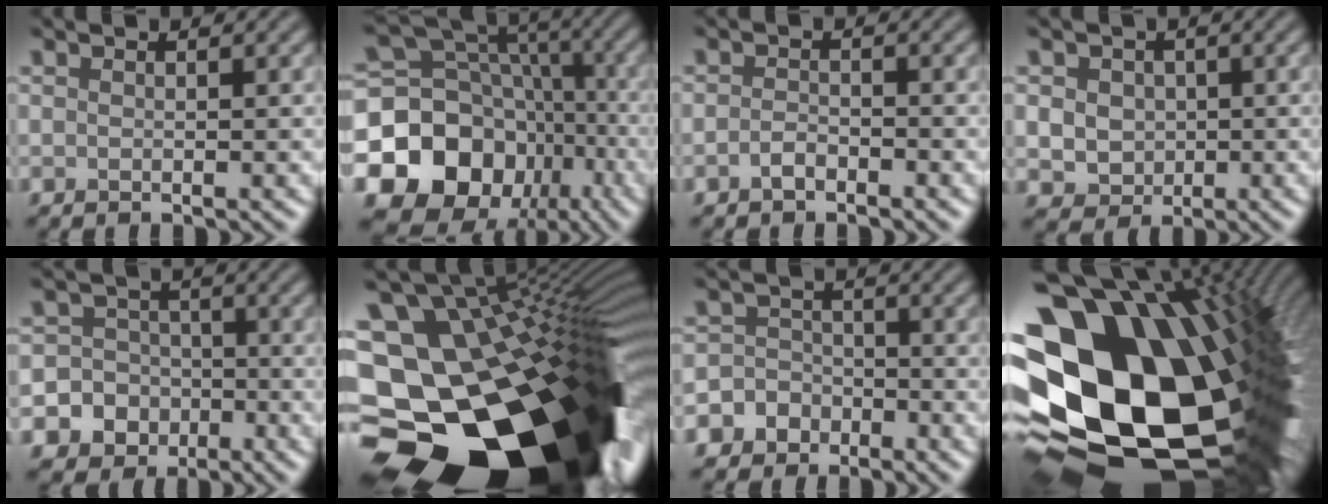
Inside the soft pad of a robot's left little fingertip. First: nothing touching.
{"total": 16.2, "force": [-6.1, 13.3, 7.0], "torque": [-0.144, 0.000, -0.117]}
{"total": 1.3, "force": [-0.9, 0.5, 0.7], "torque": [-0.015, 0.002, -0.020]}
{"total": 3.9, "force": [0.3, 3.4, 1.8], "torque": [-0.028, 0.010, -0.004]}
{"total": 8.8, "force": [-4.0, 7.7, 1.0], "torque": [-0.016, -0.022, -0.086]}
{"total": 21.9, "force": [-8.8, 13.7, 14.7], "torque": [-0.208, -0.026, -0.105]}
{"total": 5.7, "force": [-3.3, 4.6, 0.6], "torque": [0.012, -0.005, -0.079]}
{"total": 22.2, "force": [-1.7, 15.6, 15.7], "torque": [-0.299, -0.091, 0.022]}